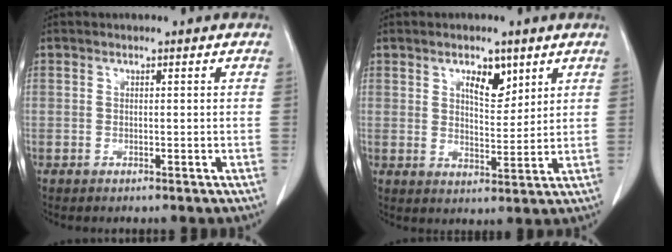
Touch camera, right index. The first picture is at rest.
{"total": 5.3, "force": [3.0, 2.3, 3.8], "torque": [-0.060, -0.002, 0.050]}